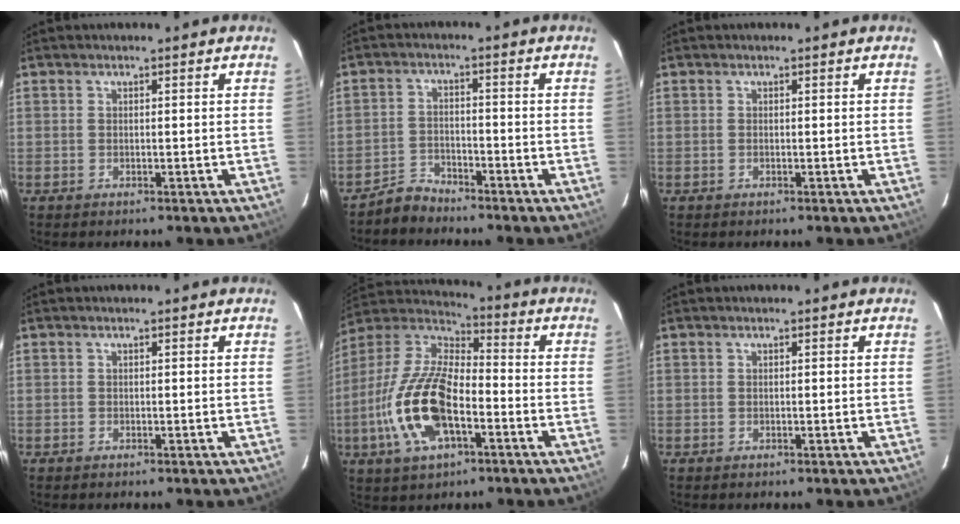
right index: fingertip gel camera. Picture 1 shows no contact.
{"total": 4.1, "force": [-3.8, 1.6, -0.3], "torque": [-0.002, 0.014, -0.070]}
{"total": 0.0}
{"total": 0.0}
{"total": 18.2, "force": [-6.0, 8.2, 15.1], "torque": [-0.324, -0.006, -0.116]}
{"total": 0.0}